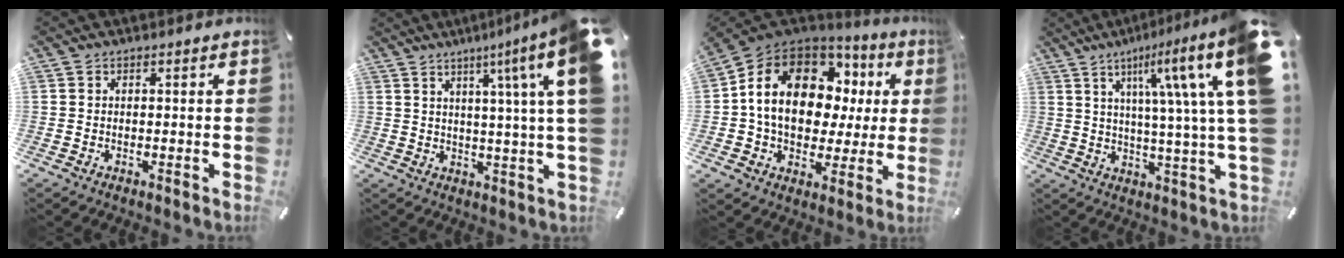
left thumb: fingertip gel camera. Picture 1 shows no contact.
{"total": 15.1, "force": [5.8, 1.2, 13.9], "torque": [-0.197, -0.045, 0.077]}
{"total": 16.8, "force": [3.9, 12.4, 10.5], "torque": [-0.197, -0.013, 0.073]}
{"total": 20.0, "force": [7.4, 2.7, 18.4], "torque": [-0.265, -0.050, 0.098]}